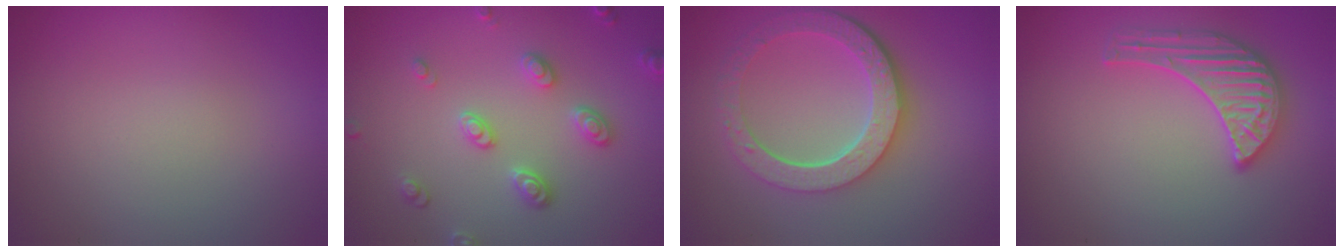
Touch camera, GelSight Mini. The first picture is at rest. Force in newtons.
{"total": 2.8, "press": 2.7, "slide": 0.8}
{"total": 6.1, "press": 4.6, "slide": 4.0}
{"total": 3.7, "press": 3.6, "slide": 0.9}